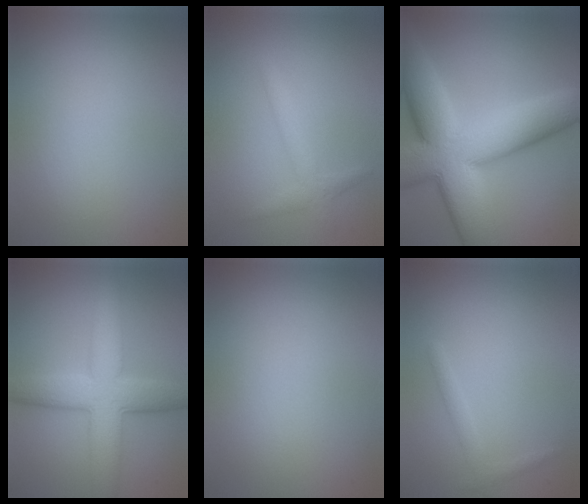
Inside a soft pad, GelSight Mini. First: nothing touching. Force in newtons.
{"total": 1.9, "press": 1.9, "slide": 0.1}
{"total": 14.4, "press": 14.3, "slide": 1.2}
{"total": 7.4, "press": 7.4, "slide": 0.1}
{"total": 0.0}
{"total": 1.3, "press": 1.3, "slide": 0.0}